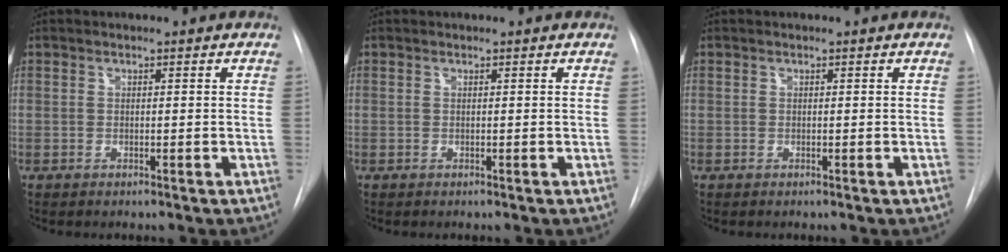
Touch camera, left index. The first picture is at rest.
{"total": 0.0}
{"total": 0.0}